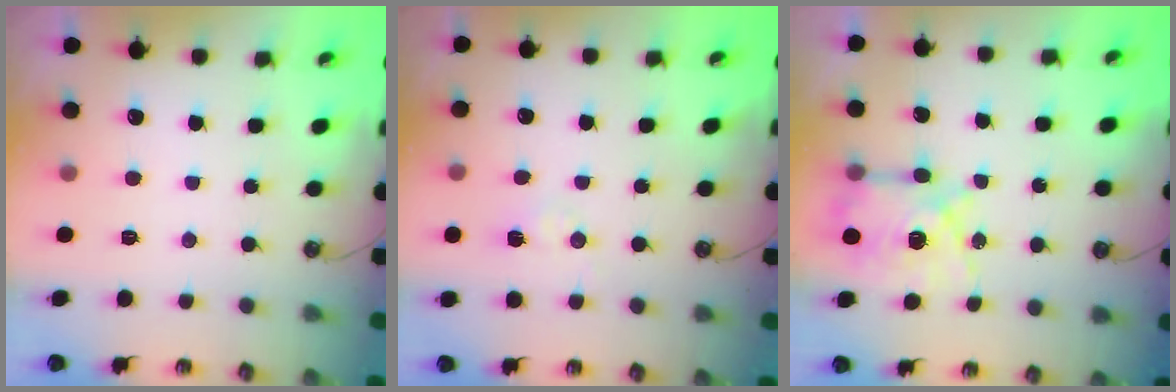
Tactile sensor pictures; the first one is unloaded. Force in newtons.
{"total": 4.6, "press": 4.6, "slide": 0.3}
{"total": 8.9, "press": 8.9, "slide": 0.8}